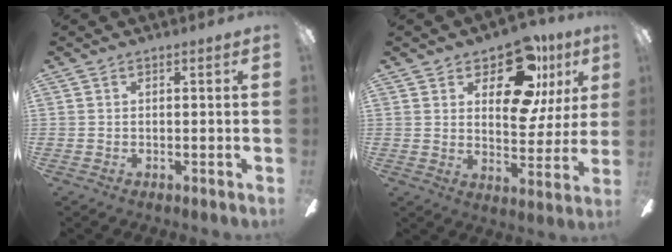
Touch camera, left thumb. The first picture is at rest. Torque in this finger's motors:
{"motor_torque": [0.25, 0.23, 0.05, -0.06, 0.03]}